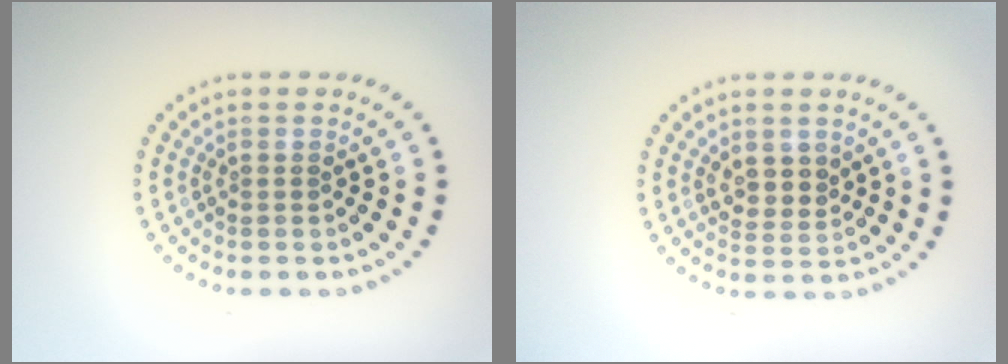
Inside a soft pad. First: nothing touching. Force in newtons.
{"total": 2.1, "press": 1.9, "slide": 0.8}